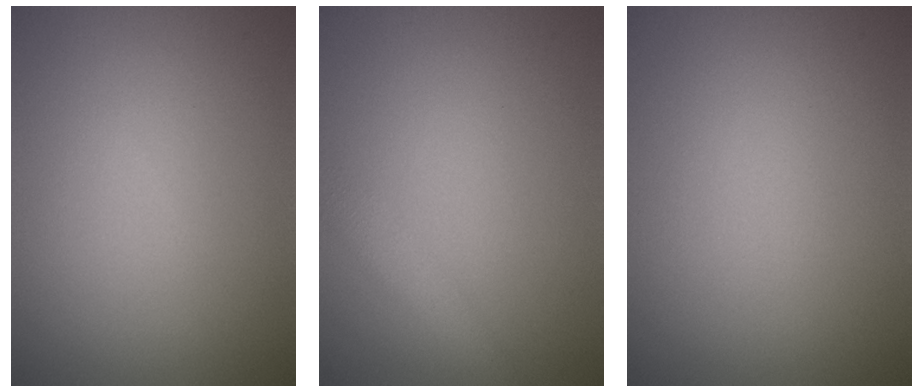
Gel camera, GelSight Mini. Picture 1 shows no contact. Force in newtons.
{"total": 2.2, "press": 2.2, "slide": 0.1}
{"total": 0.0}